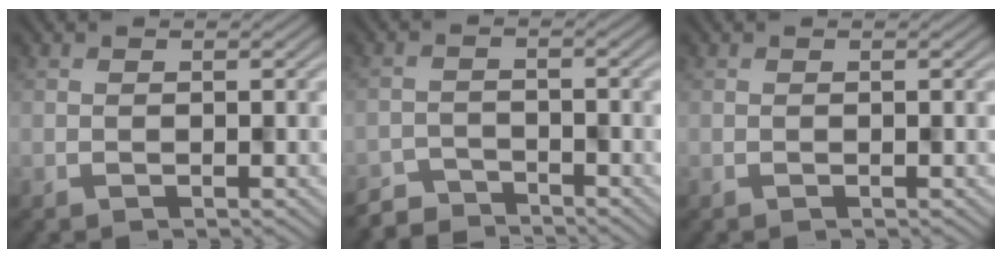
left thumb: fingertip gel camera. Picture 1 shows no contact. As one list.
[{"total": 3.2, "force": [-3.1, 0.6, -0.2], "torque": [0.010, 0.000, -0.057]}, {"total": 0.0}]